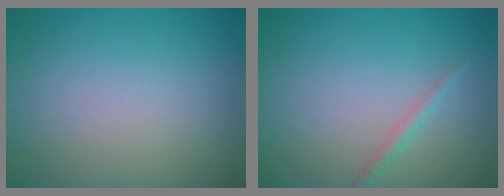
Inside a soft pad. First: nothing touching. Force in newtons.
{"total": 1.2, "press": 1.2, "slide": 0.0}